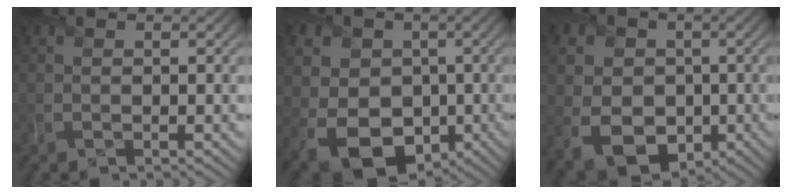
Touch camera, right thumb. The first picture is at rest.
{"total": 13.4, "force": [-1.1, 11.3, 7.2], "torque": [-0.174, -0.005, -0.033]}
{"total": 11.9, "force": [-1.1, 10.0, 6.3], "torque": [-0.163, -0.006, -0.027]}